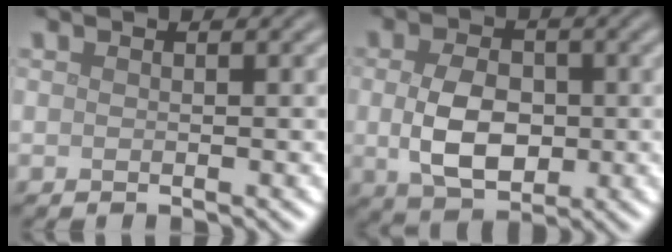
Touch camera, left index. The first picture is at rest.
{"total": 5.4, "force": [-0.3, 3.6, 4.1], "torque": [-0.082, -0.006, -0.003]}